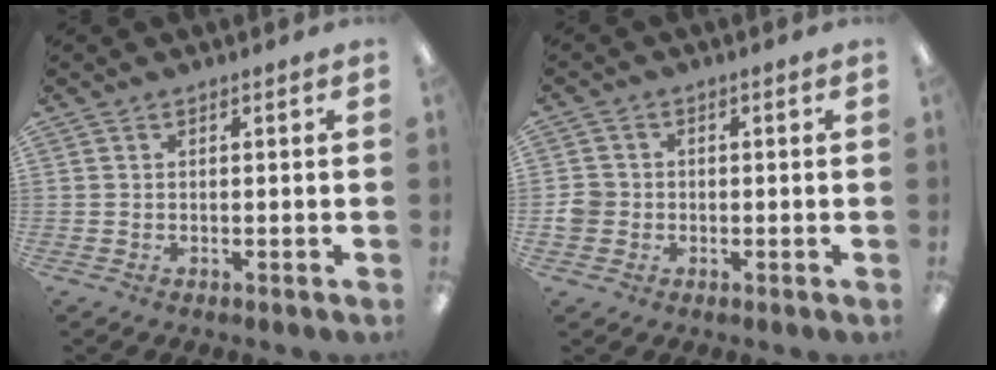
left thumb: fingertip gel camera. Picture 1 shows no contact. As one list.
[{"total": 3.6, "force": [-0.7, 3.4, 0.9], "torque": [-0.007, 0.003, -0.014]}]